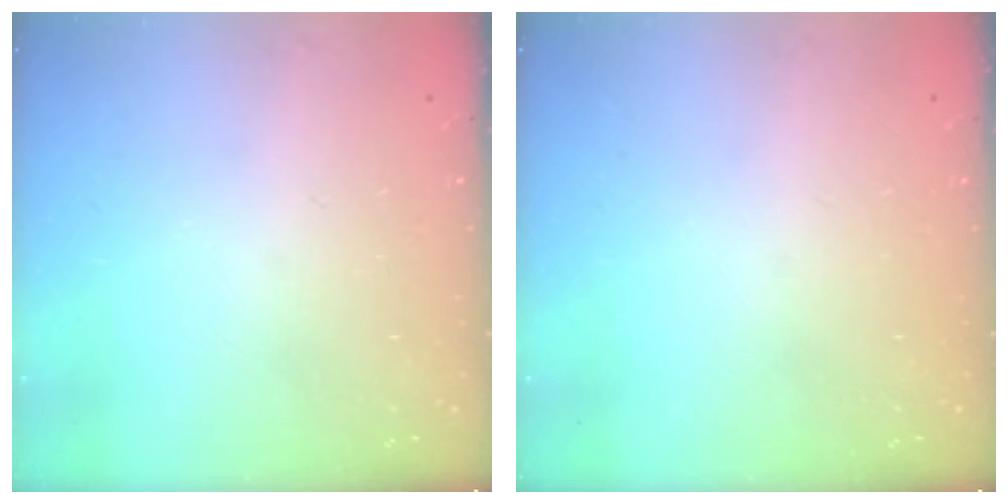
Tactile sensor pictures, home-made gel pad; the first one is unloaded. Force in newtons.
{"total": 0.0}